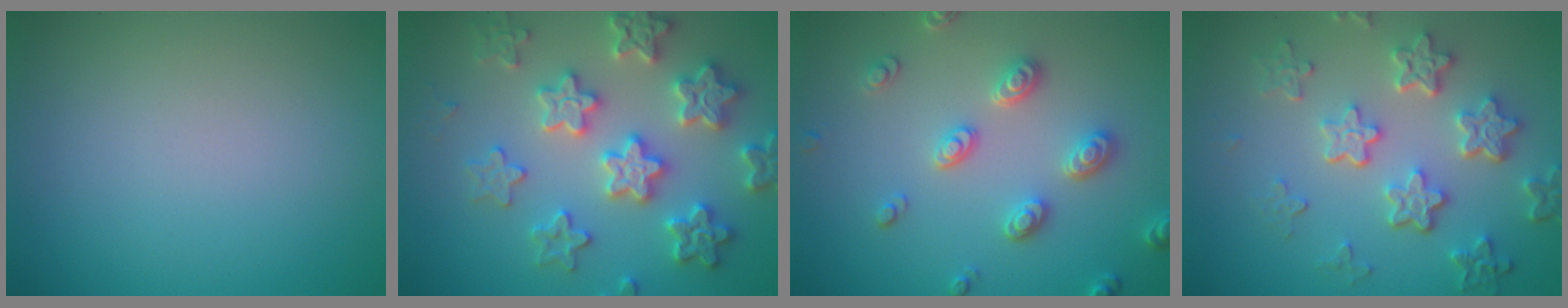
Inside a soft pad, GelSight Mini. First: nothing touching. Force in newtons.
{"total": 6.1, "press": 6.0, "slide": 1.2}
{"total": 3.3, "press": 3.2, "slide": 0.9}
{"total": 5.7, "press": 4.3, "slide": 3.7}